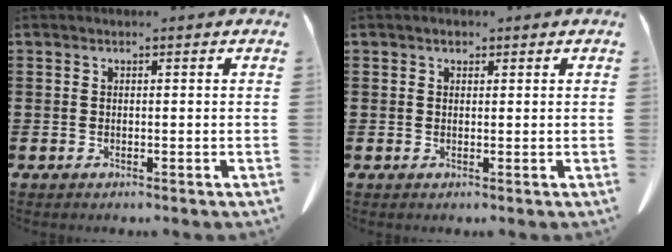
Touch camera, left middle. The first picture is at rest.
{"total": 0.9, "force": [0.5, 0.6, 0.4], "torque": [-0.002, 0.002, 0.006]}